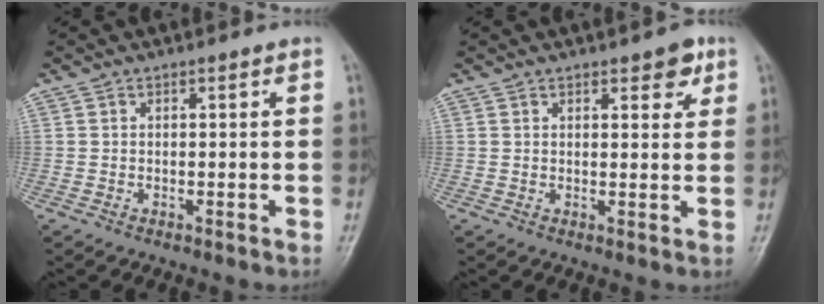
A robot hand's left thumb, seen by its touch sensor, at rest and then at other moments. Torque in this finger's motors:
{"motor_torque": [-0.01, 0.00, -0.05, -0.03, 0.07]}